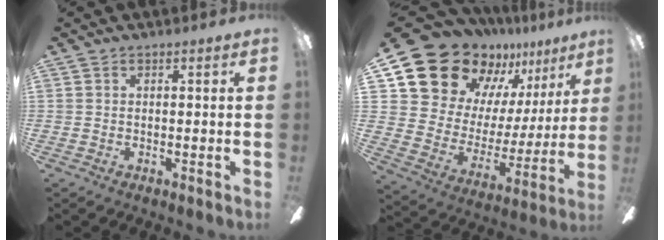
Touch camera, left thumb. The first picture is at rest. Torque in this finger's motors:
{"motor_torque": [1.67, 1.67, 1.38, -1.38, 0.25]}